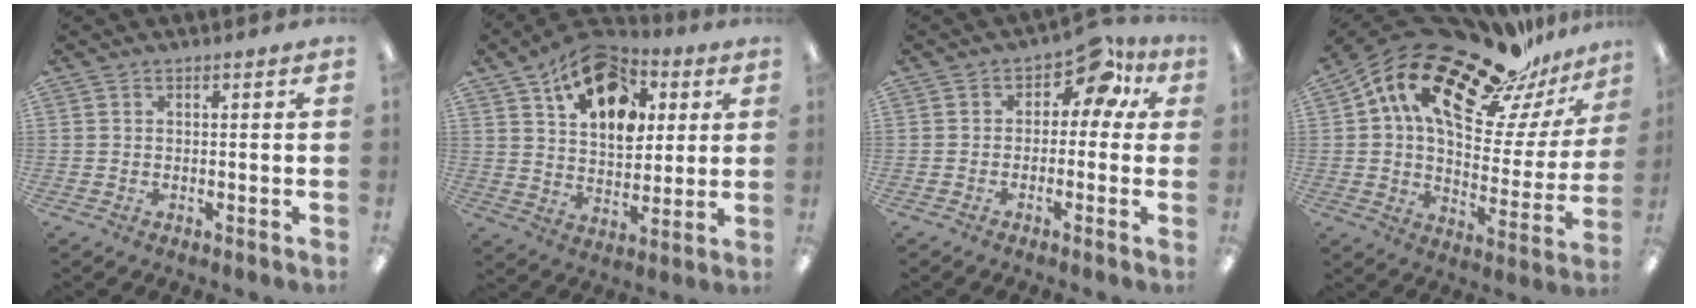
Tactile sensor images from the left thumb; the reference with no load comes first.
{"total": 15.9, "force": [8.7, 9.7, 9.1], "torque": [-0.136, -0.038, 0.156]}
{"total": 7.4, "force": [3.1, 4.3, 5.1], "torque": [-0.067, -0.016, 0.049]}
{"total": 22.3, "force": [17.2, 8.5, 11.5], "torque": [-0.205, -0.114, 0.289]}